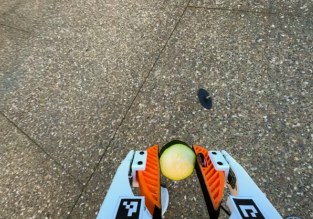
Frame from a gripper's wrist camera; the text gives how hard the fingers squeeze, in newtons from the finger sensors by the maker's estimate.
{"total": 8.5, "left": 8.2, "right": 8.9}